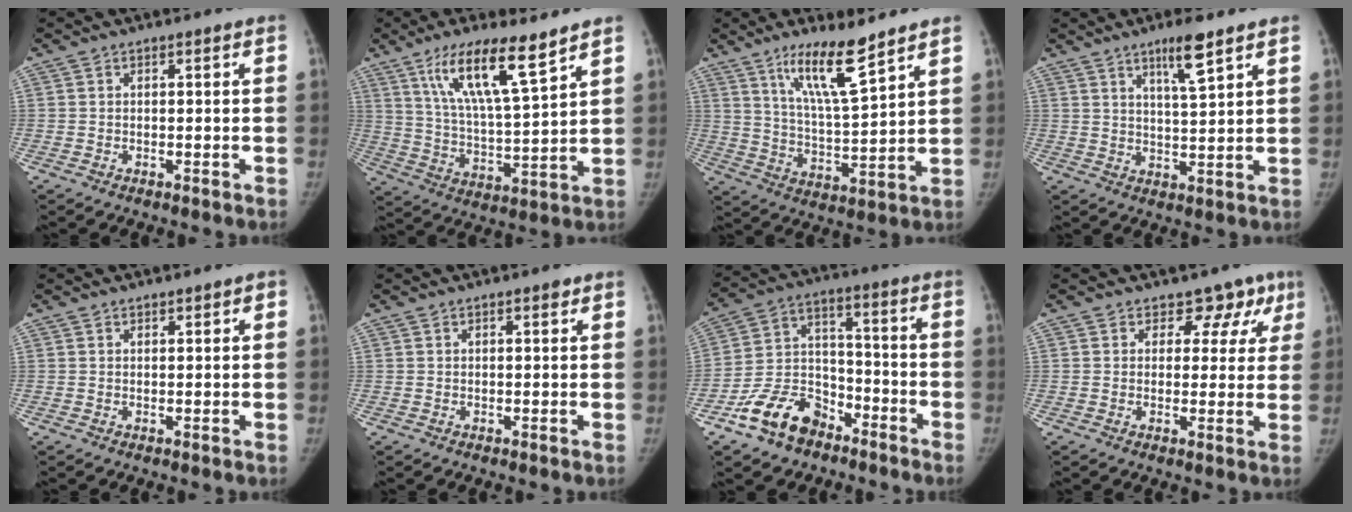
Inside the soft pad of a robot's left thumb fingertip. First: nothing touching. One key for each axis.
{"total": 14.5, "fx": 8.9, "fy": 2.6, "fz": 11.1, "tx": -0.191, "ty": -0.045, "tz": 0.170}
{"total": 11.9, "fx": 8.1, "fy": 1.6, "fz": 8.6, "tx": -0.147, "ty": -0.060, "tz": 0.153}
{"total": 6.2, "fx": 4.0, "fy": 0.7, "fz": 4.7, "tx": -0.077, "ty": -0.028, "tz": 0.071}
{"total": 0.9, "fx": 0.5, "fy": 0.4, "fz": 0.6, "tx": 0.001, "ty": 0.001, "tz": 0.004}
{"total": 0.6, "fx": 0.4, "fy": 0.3, "fz": 0.4, "tx": -0.004, "ty": 0.000, "tz": 0.004}
{"total": 13.2, "fx": -8.7, "fy": 8.2, "fz": 5.5, "tx": -0.078, "ty": 0.073, "tz": -0.159}
{"total": 6.4, "fx": 4.1, "fy": 4.7, "fz": 1.1, "tx": 0.034, "ty": -0.016, "tz": 0.031}